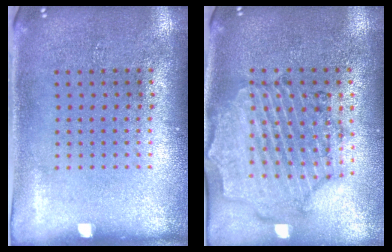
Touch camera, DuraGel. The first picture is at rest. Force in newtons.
{"total": 1.6, "press": 1.6, "slide": 0.3}